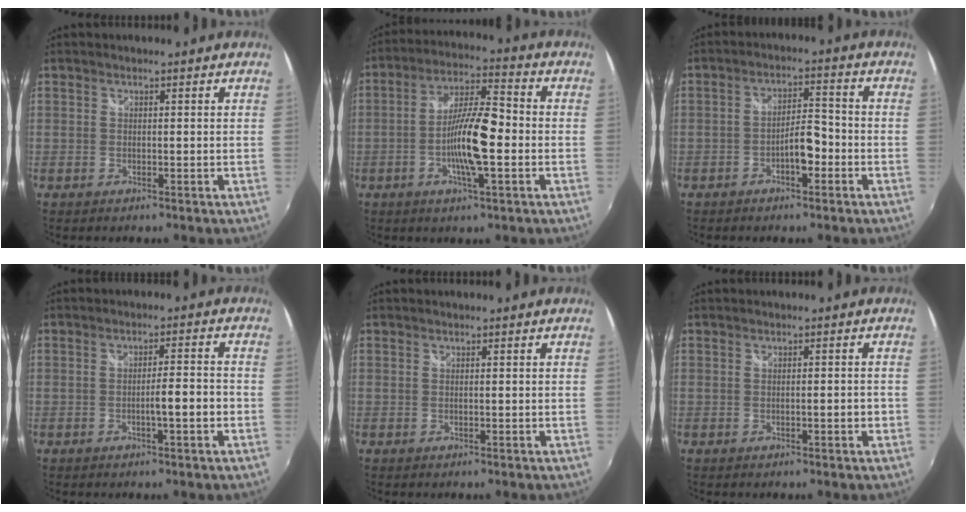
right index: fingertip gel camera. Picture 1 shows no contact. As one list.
[{"total": 11.2, "force": [-2.6, 2.1, 10.7], "torque": [-0.203, 0.001, -0.051]}, {"total": 6.1, "force": [-3.1, 1.8, 5.0], "torque": [-0.087, 0.013, -0.047]}, {"total": 4.2, "force": [-1.6, 0.1, 3.9], "torque": [-0.064, 0.001, -0.023]}, {"total": 0.0}, {"total": 1.5, "force": [-0.6, 0.4, 1.3], "torque": [-0.018, 0.002, -0.008]}]